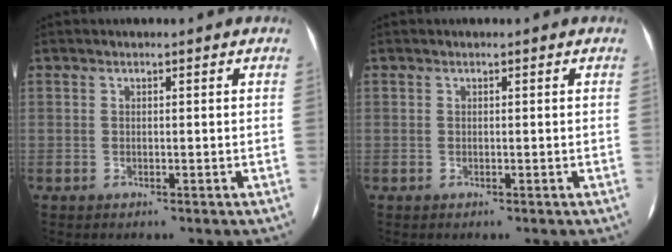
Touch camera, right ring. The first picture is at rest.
{"total": 0.0}